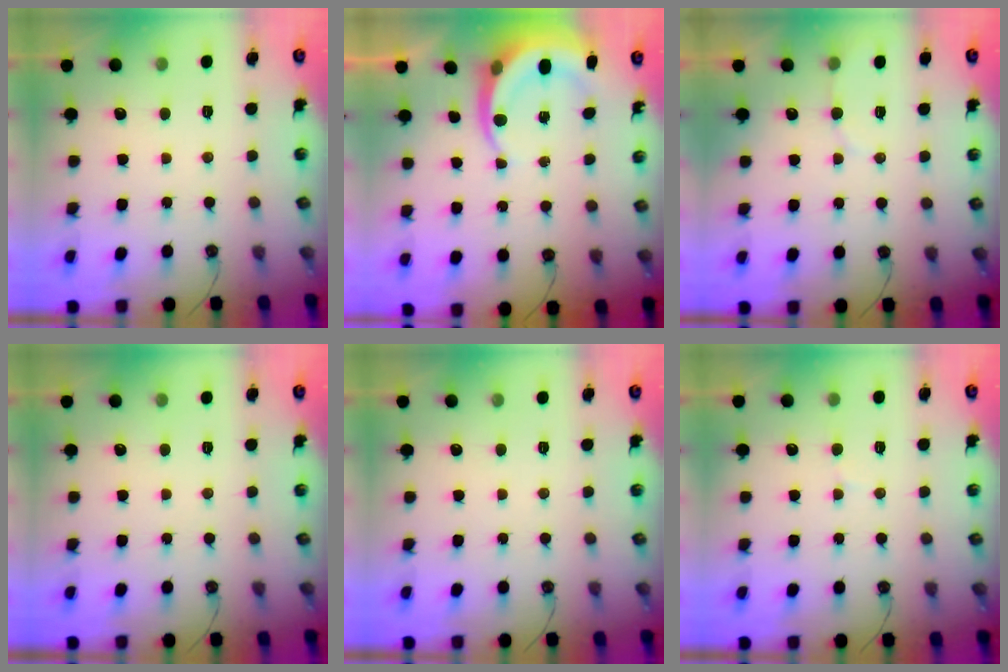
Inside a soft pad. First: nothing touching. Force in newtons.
{"total": 6.3, "press": 6.3, "slide": 0.2}
{"total": 4.6, "press": 4.4, "slide": 1.4}
{"total": 0.0}
{"total": 0.0}
{"total": 5.8, "press": 5.8, "slide": 0.5}